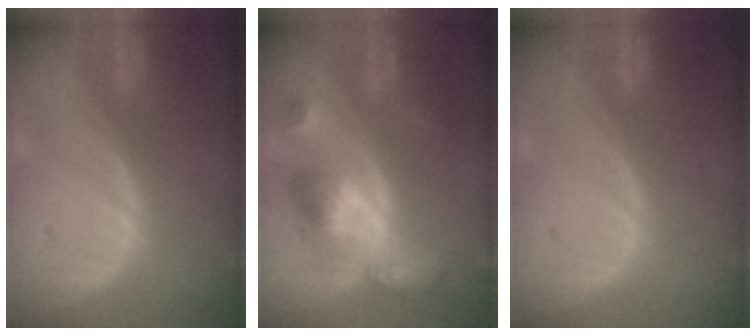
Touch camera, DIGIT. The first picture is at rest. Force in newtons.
{"total": 8.2, "press": 8.2, "slide": 0.5}
{"total": 0.0}